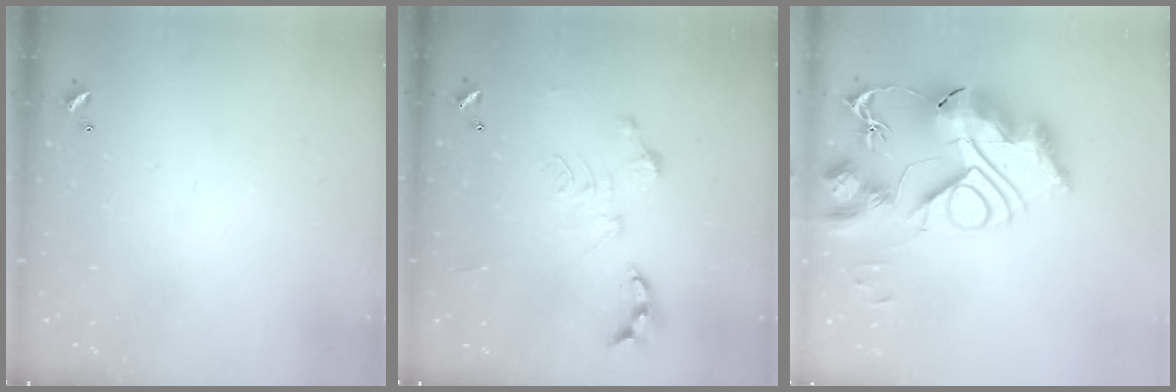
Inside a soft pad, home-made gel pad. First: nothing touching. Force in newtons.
{"total": 0.0}
{"total": 0.7, "press": 0.7, "slide": 0.0}